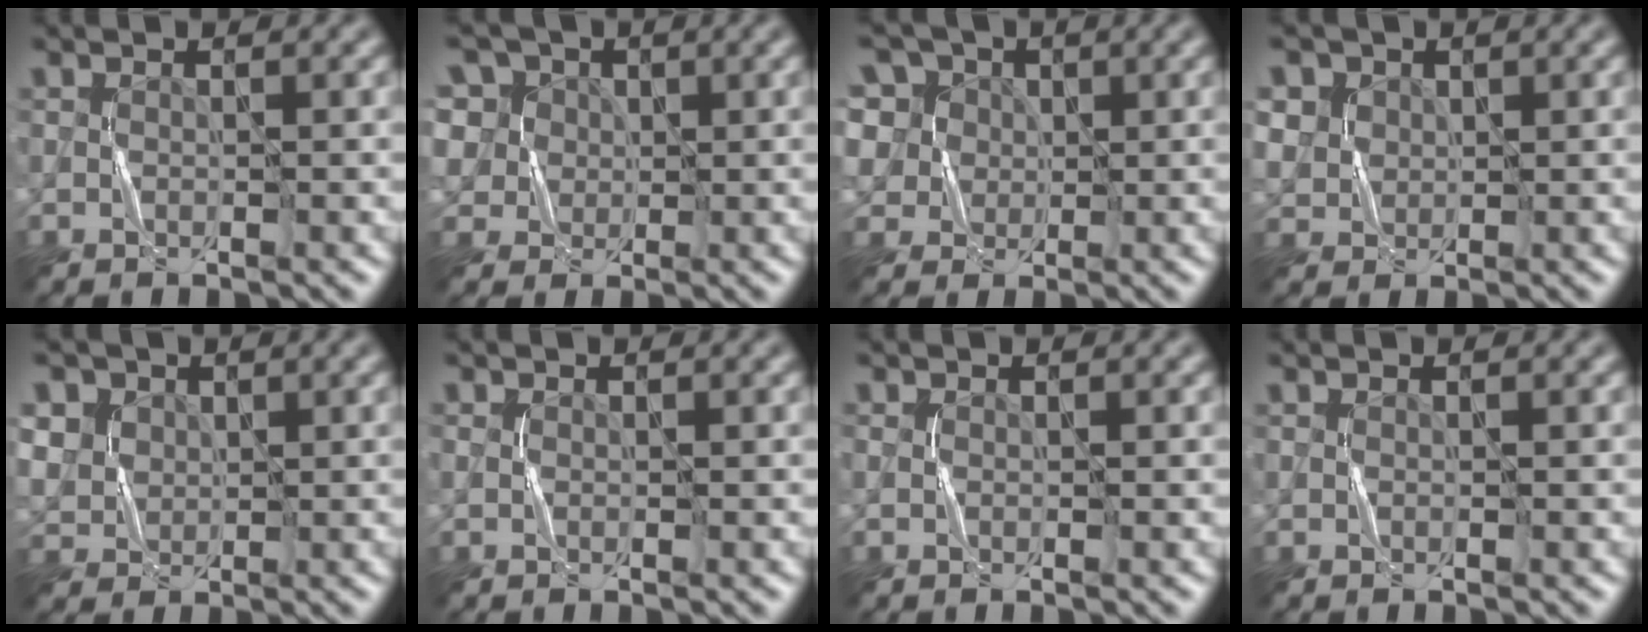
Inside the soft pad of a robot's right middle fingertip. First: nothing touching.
{"total": 9.2, "force": [4.5, 7.2, 3.7], "torque": [-0.092, 0.026, 0.060]}
{"total": 10.6, "force": [5.2, 8.1, 4.5], "torque": [-0.115, 0.033, 0.075]}
{"total": 4.0, "force": [1.8, 3.4, 1.2], "torque": [-0.049, 0.005, 0.040]}
{"total": 5.2, "force": [2.3, 4.3, 1.8], "torque": [-0.068, 0.010, 0.044]}
{"total": 0.0}
{"total": 0.0}
{"total": 0.0}